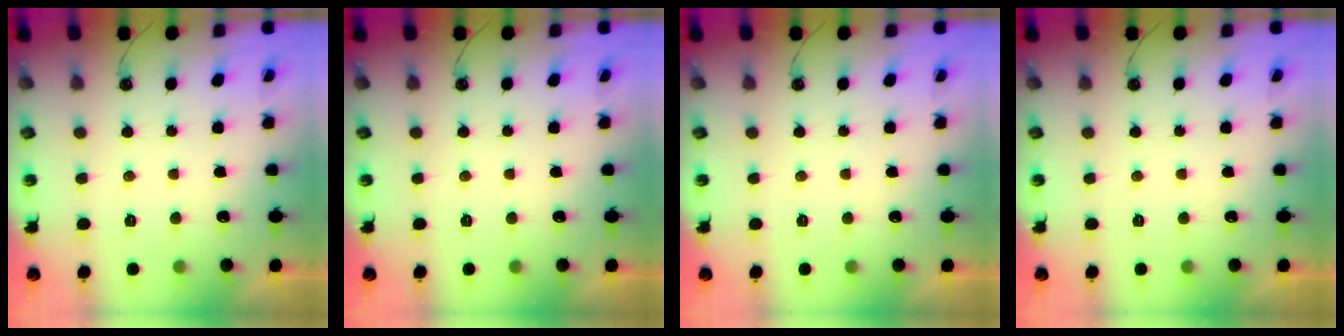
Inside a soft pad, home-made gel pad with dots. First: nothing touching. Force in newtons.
{"total": 0.0}
{"total": 0.0}
{"total": 0.0}